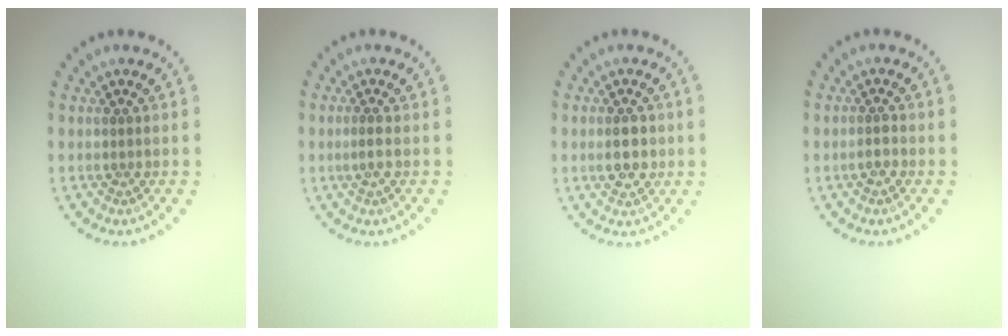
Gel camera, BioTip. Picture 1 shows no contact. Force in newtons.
{"total": 0.9, "press": 0.8, "slide": 0.5}
{"total": 2.6, "press": 2.6, "slide": 0.2}
{"total": 1.2, "press": 1.0, "slide": 0.6}